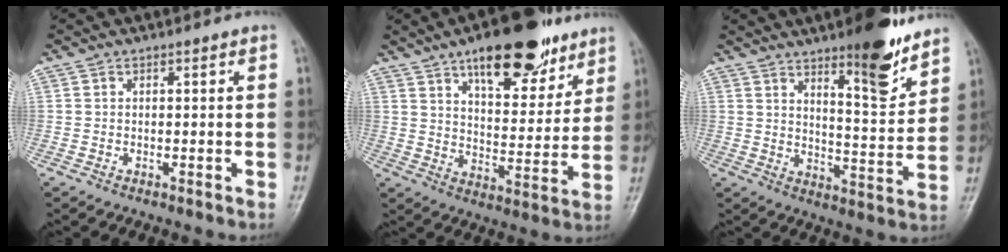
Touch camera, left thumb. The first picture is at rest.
{"total": 18.3, "force": [11.5, 7.7, 12.0], "torque": [-0.123, -0.052, 0.176]}
{"total": 12.5, "force": [8.7, 2.9, 8.5], "torque": [-0.100, -0.067, 0.135]}